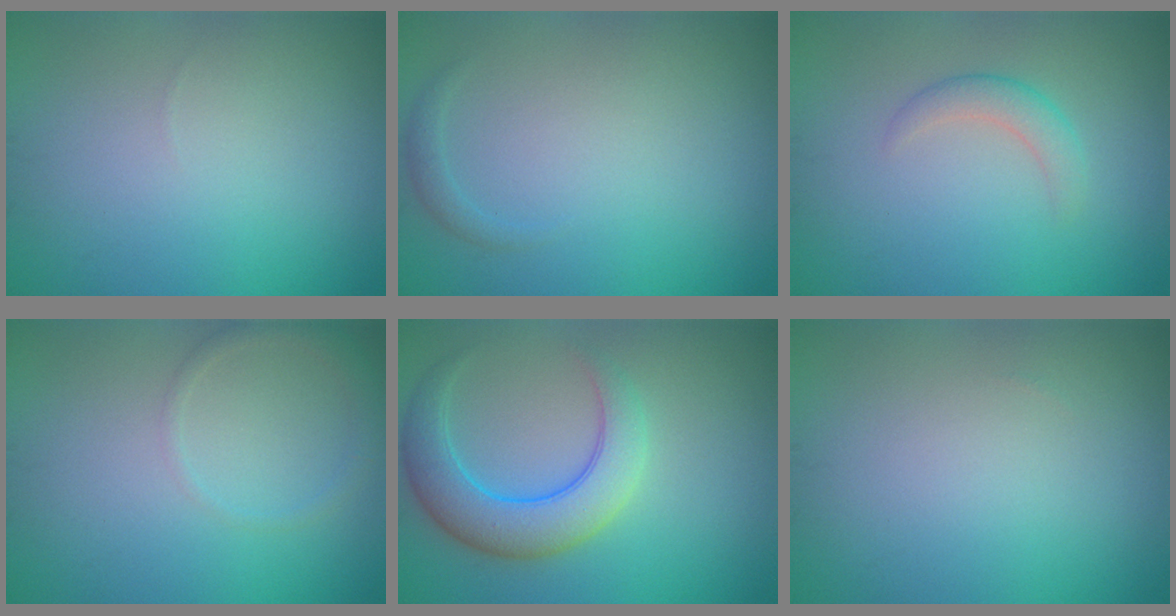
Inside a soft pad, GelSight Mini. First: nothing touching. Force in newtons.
{"total": 0.8, "press": 0.8, "slide": 0.0}
{"total": 1.8, "press": 1.8, "slide": 0.2}
{"total": 1.4, "press": 1.4, "slide": 0.1}
{"total": 5.5, "press": 5.5, "slide": 0.3}
{"total": 0.0}